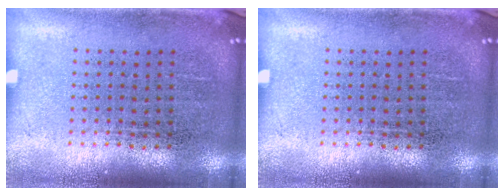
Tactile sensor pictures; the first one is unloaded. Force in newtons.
{"total": 0.0}